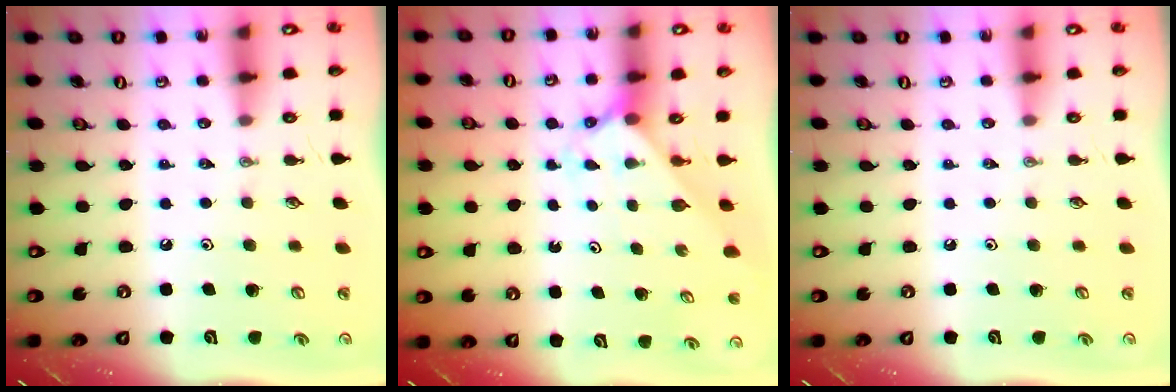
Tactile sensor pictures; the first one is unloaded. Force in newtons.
{"total": 2.2, "press": 2.2, "slide": 0.2}
{"total": 0.0}